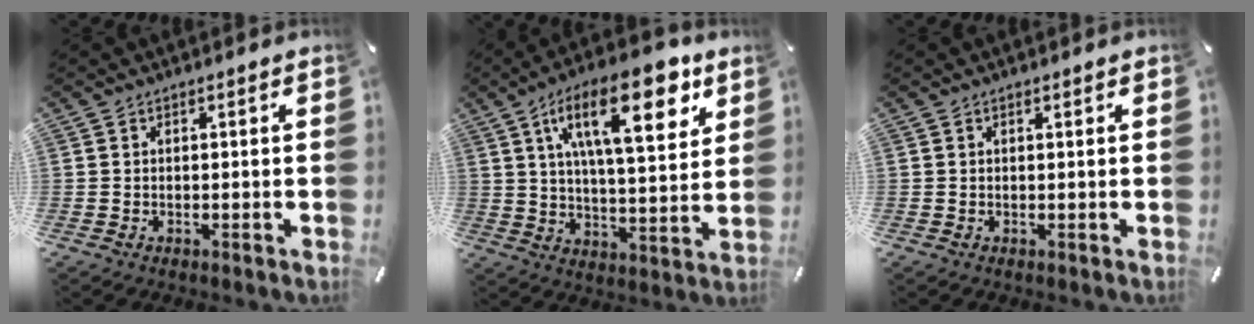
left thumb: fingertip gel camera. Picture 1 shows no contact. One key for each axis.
{"total": 20.4, "fx": 9.7, "fy": 7.9, "fz": 16.1, "tx": -0.248, "ty": -0.024, "tz": 0.145}
{"total": 0.0}